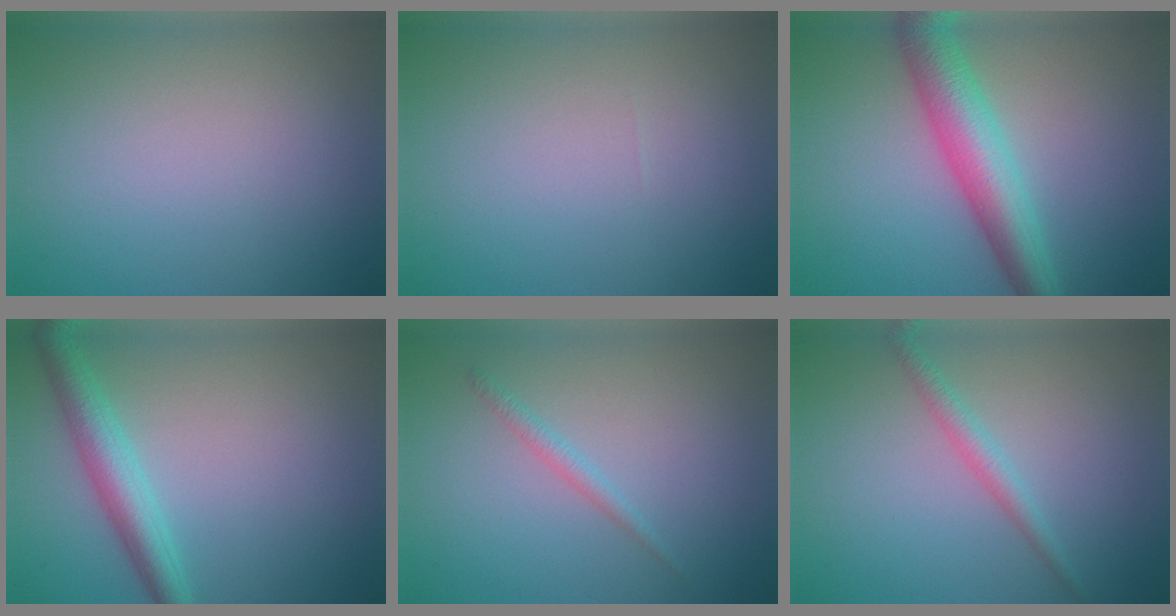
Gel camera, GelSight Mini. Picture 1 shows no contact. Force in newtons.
{"total": 0.0}
{"total": 6.4, "press": 6.4, "slide": 0.1}
{"total": 4.0, "press": 4.0, "slide": 0.3}
{"total": 1.1, "press": 1.1, "slide": 0.1}
{"total": 1.8, "press": 1.8, "slide": 0.0}